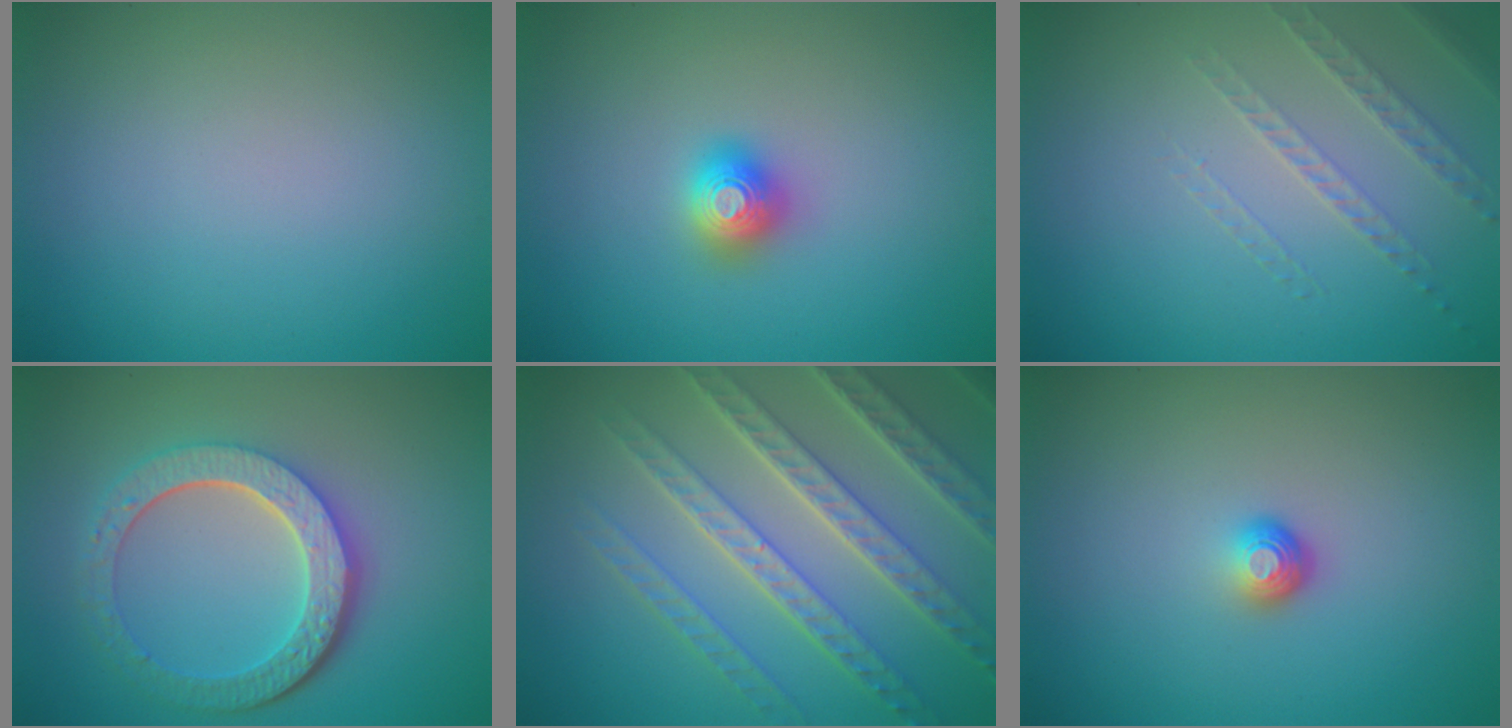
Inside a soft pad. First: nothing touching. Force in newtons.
{"total": 2.0, "press": 2.0, "slide": 0.1}
{"total": 1.4, "press": 1.0, "slide": 0.9}
{"total": 6.2, "press": 4.6, "slide": 4.2}
{"total": 7.7, "press": 5.6, "slide": 5.2}
{"total": 1.7, "press": 1.2, "slide": 1.2}